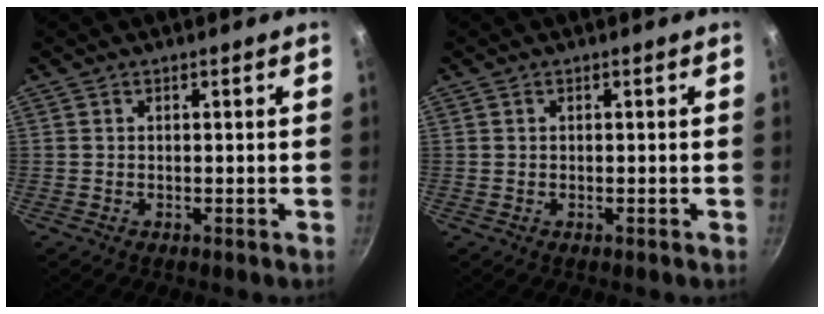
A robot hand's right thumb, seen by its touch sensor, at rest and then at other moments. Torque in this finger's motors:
{"motor_torque": [0.34, 0.25, 0.31, -0.19, 0.01]}